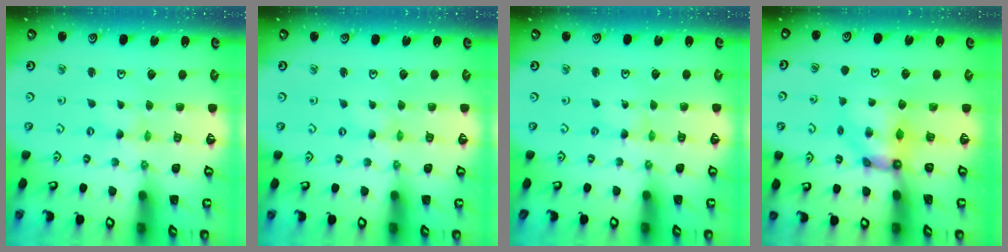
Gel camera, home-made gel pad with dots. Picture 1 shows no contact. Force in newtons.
{"total": 0.0}
{"total": 0.0}
{"total": 7.2, "press": 7.2, "slide": 0.3}